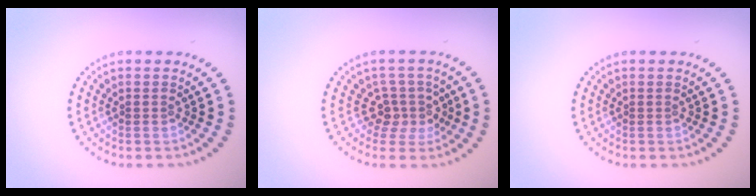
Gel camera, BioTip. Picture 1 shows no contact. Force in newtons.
{"total": 2.7, "press": 2.0, "slide": 1.8}
{"total": 0.0}